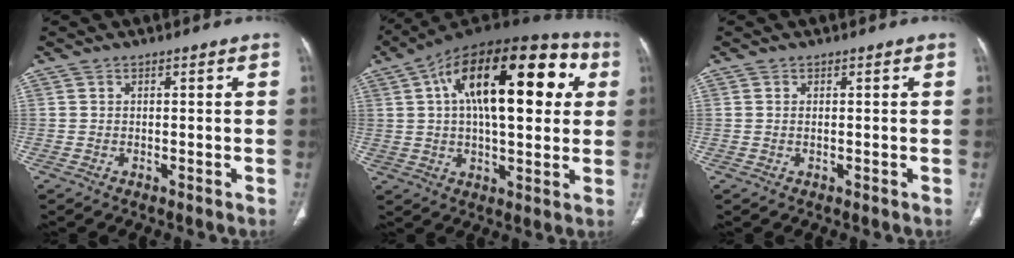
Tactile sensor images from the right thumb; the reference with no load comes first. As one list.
[{"total": 26.2, "force": [6.9, 12.1, 22.2], "torque": [-0.325, 0.032, 0.096]}, {"total": 0.0}]